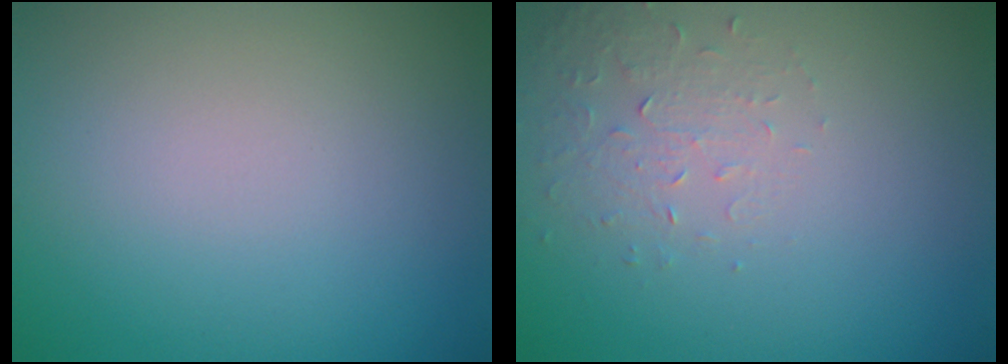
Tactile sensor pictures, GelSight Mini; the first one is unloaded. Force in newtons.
{"total": 1.4, "press": 0.7, "slide": 1.2}